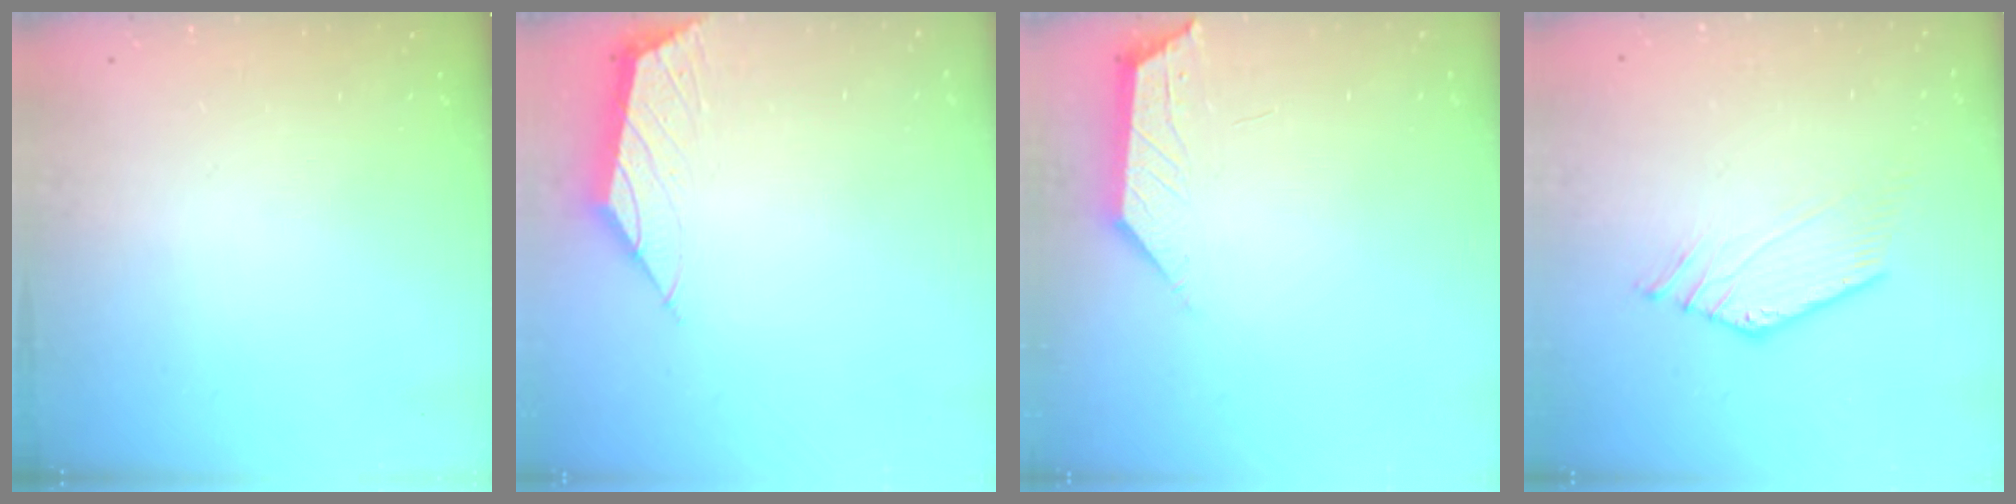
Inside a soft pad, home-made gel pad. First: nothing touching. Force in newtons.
{"total": 1.6, "press": 1.5, "slide": 0.5}
{"total": 2.0, "press": 2.0, "slide": 0.4}
{"total": 5.4, "press": 5.4, "slide": 0.9}